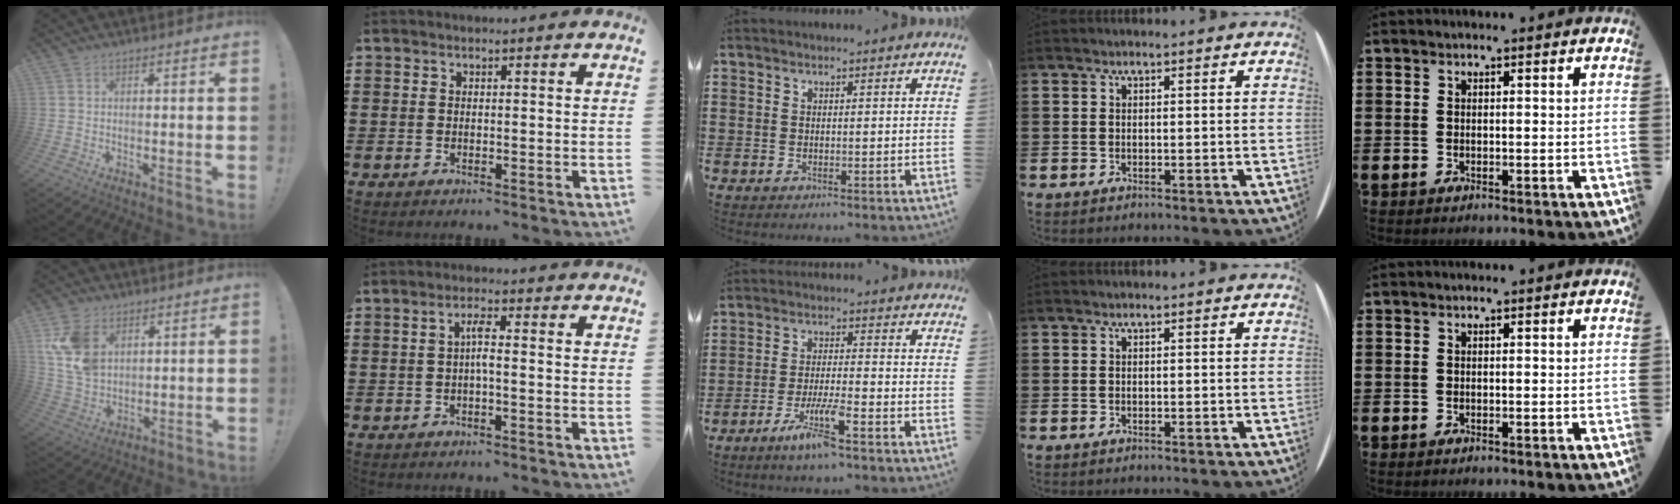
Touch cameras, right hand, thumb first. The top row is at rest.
{"thumb": {"total": 12.5, "force": [4.9, 9.0, 7.1], "torque": [-0.136, -0.015, 0.099]}, "index": {"total": 2.7, "force": [-0.6, 0.3, 2.6], "torque": [-0.049, 0.003, -0.013]}, "middle": {"total": 6.4, "force": [-4.1, 0.6, 4.9], "torque": [-0.099, -0.009, -0.075]}}